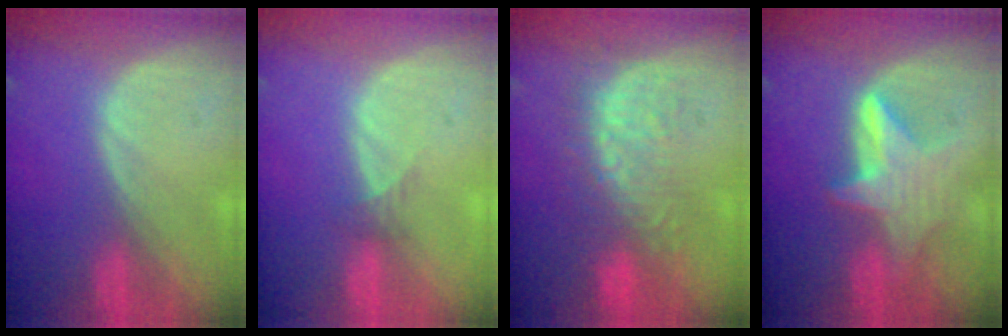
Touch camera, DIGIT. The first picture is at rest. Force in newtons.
{"total": 1.3, "press": 1.0, "slide": 0.8}
{"total": 8.7, "press": 8.3, "slide": 2.5}
{"total": 6.3, "press": 6.2, "slide": 0.7}